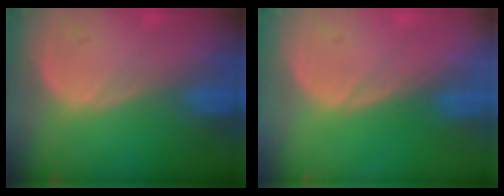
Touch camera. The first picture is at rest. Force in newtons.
{"total": 0.0}